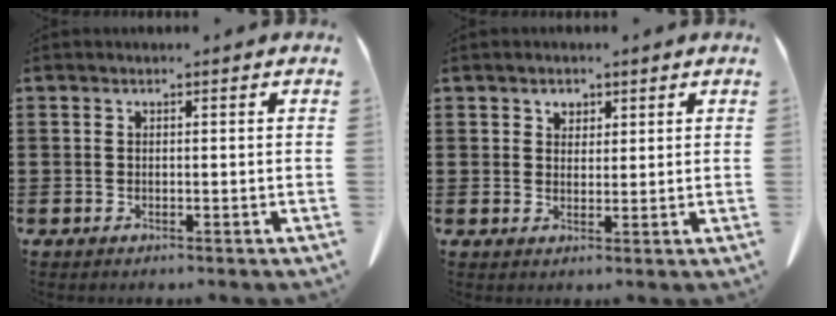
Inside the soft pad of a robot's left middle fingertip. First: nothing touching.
{"total": 1.8, "force": [1.3, 1.3, 0.3], "torque": [-0.004, 0.002, 0.022]}